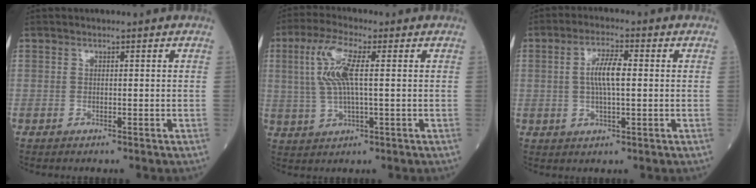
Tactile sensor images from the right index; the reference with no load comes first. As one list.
[{"total": 8.2, "force": [1.6, 1.7, 7.8], "torque": [-0.177, 0.011, 0.033]}, {"total": 5.6, "force": [0.5, 1.1, 5.4], "torque": [-0.107, 0.008, 0.008]}]